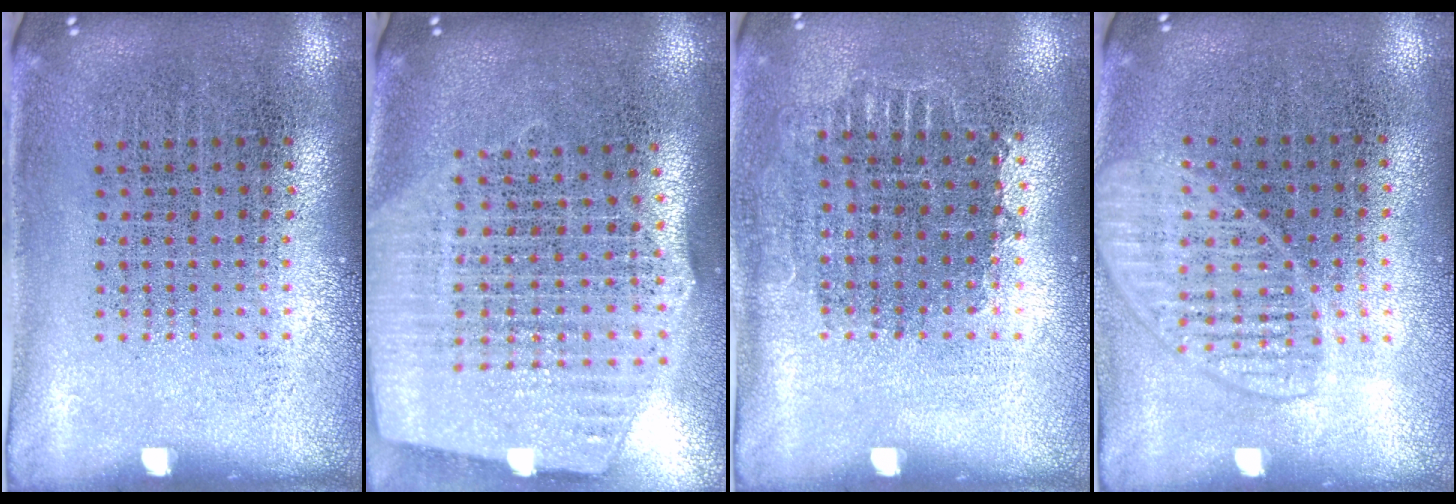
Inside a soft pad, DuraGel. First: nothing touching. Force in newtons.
{"total": 2.6, "press": 2.2, "slide": 1.4}
{"total": 0.8, "press": 0.7, "slide": 0.3}
{"total": 1.4, "press": 1.3, "slide": 0.6}